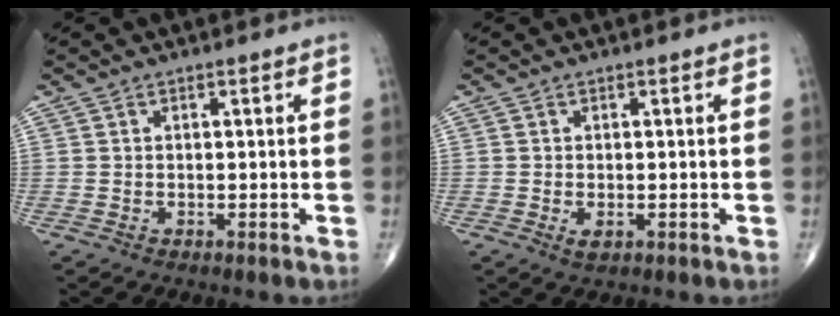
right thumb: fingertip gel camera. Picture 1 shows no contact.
{"total": 1.5, "force": [-0.5, 0.7, 1.2], "torque": [-0.023, -0.005, -0.008]}